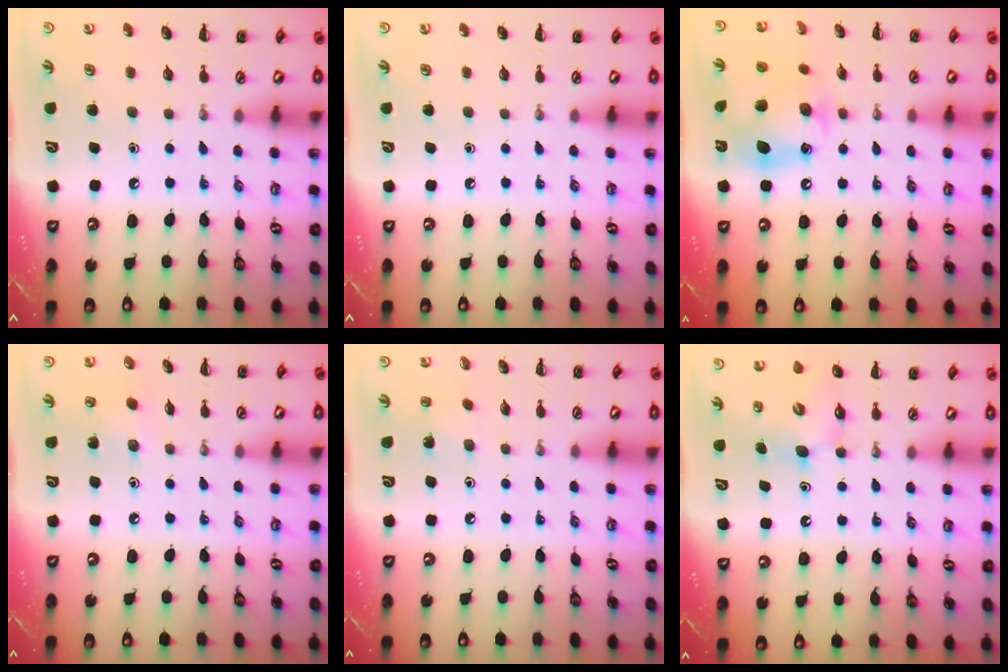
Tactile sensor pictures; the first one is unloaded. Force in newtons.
{"total": 0.0}
{"total": 12.7, "press": 12.5, "slide": 1.8}
{"total": 3.0, "press": 2.8, "slide": 0.9}
{"total": 1.3, "press": 1.2, "slide": 0.6}
{"total": 4.6, "press": 4.5, "slide": 0.9}